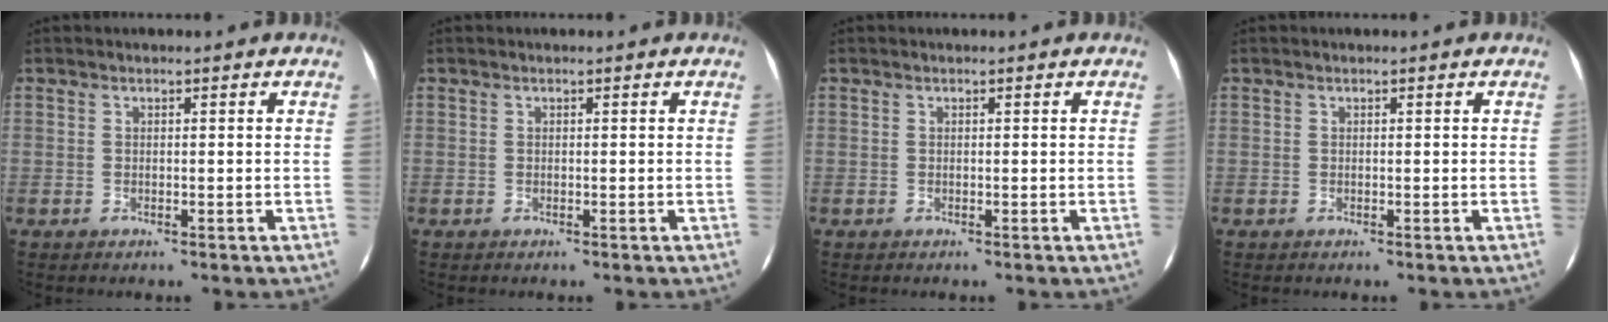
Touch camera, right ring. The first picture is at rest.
{"total": 0.0}
{"total": 0.0}
{"total": 0.0}